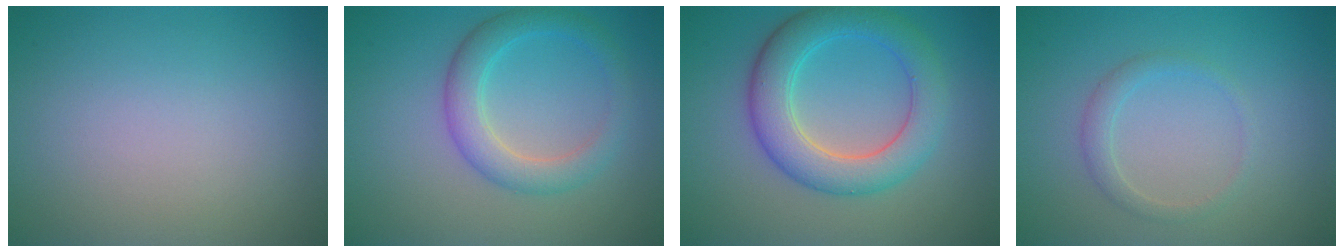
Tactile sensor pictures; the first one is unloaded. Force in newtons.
{"total": 3.7, "press": 3.7, "slide": 0.3}
{"total": 5.9, "press": 5.9, "slide": 0.0}
{"total": 1.5, "press": 1.5, "slide": 0.2}